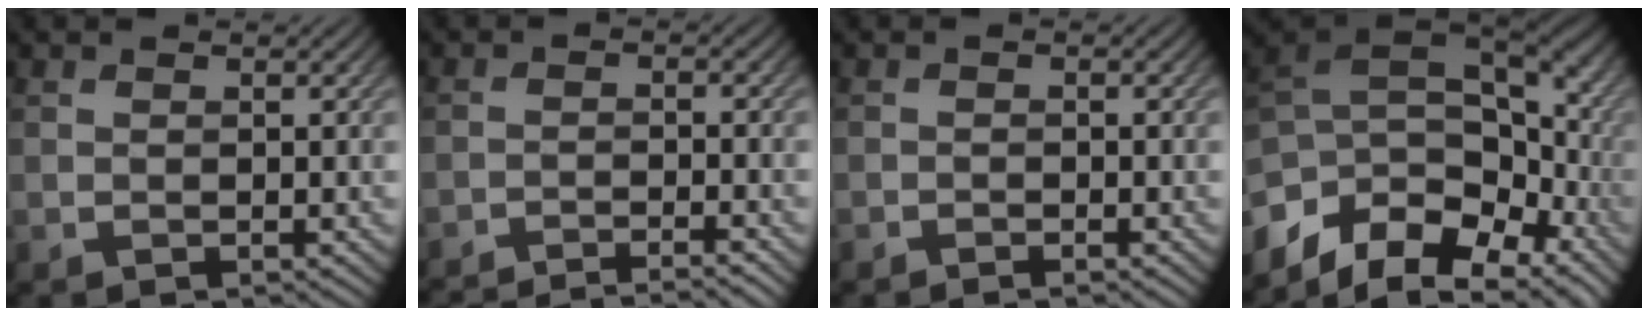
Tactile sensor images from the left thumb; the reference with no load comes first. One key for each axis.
{"total": 5.3, "fx": -4.8, "fy": 0.4, "fz": 2.3, "tx": -0.041, "ty": 0.006, "tz": -0.090}
{"total": 0.8, "fx": -0.7, "fy": 0.1, "fz": 0.4, "tx": -0.008, "ty": 0.000, "tz": -0.014}
{"total": 14.1, "fx": -5.6, "fy": 9.1, "fz": 9.2, "tx": -0.225, "ty": -0.019, "tz": -0.074}